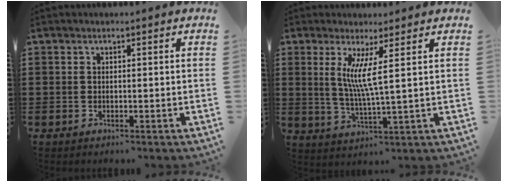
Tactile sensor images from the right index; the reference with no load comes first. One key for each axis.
{"total": 5.8, "fx": 1.9, "fy": -0.4, "fz": 5.5, "tx": -0.114, "ty": -0.011, "tz": 0.032}